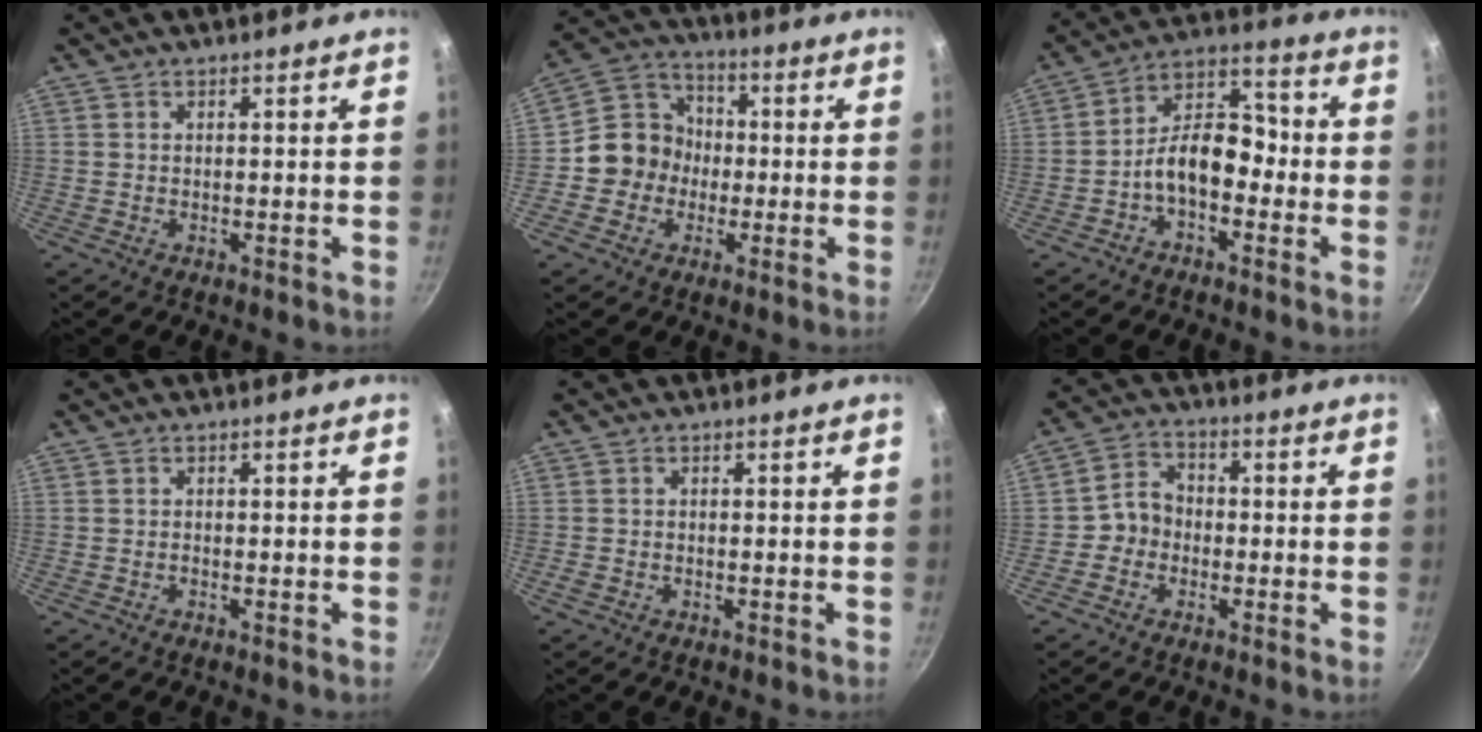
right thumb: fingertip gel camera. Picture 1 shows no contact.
{"total": 10.1, "force": [-1.8, 9.3, 3.4], "torque": [-0.016, 0.032, -0.054]}
{"total": 10.4, "force": [-3.3, 6.5, 7.5], "torque": [-0.092, 0.056, -0.073]}
{"total": 0.0}
{"total": 0.9, "force": [-0.4, 0.6, 0.5], "torque": [-0.011, 0.002, -0.009]}
{"total": 5.2, "force": [-1.5, 4.6, 2.0], "torque": [-0.003, 0.022, -0.039]}